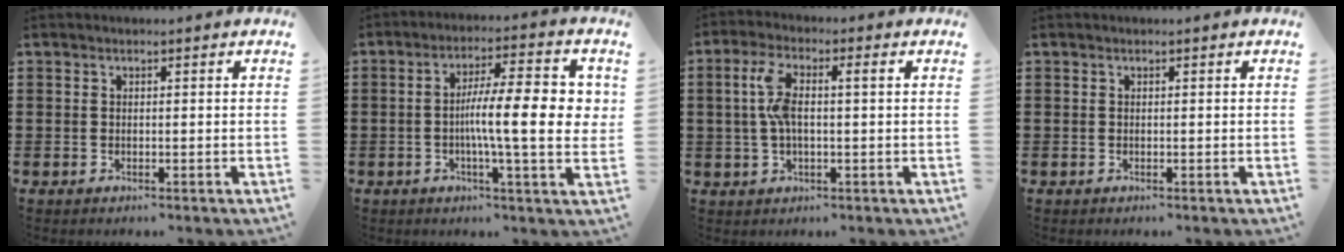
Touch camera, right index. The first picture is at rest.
{"total": 12.0, "force": [0.2, 2.3, 11.7], "torque": [-0.188, 0.000, 0.001]}
{"total": 6.2, "force": [0.7, 2.0, 5.8], "torque": [-0.131, 0.000, 0.002]}
{"total": 0.0}